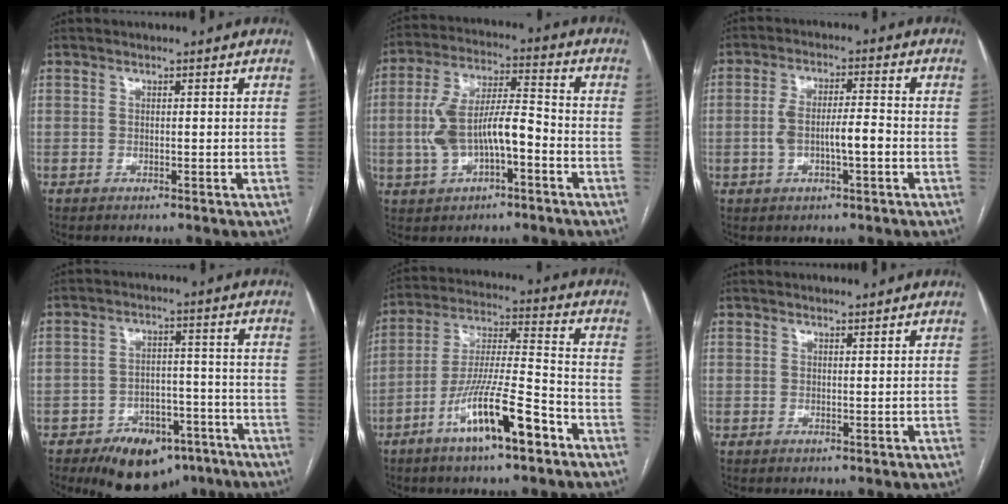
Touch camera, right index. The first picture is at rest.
{"total": 11.5, "force": [-2.6, 4.3, 10.4], "torque": [-0.208, 0.026, -0.041]}
{"total": 6.4, "force": [-1.3, 1.5, 6.1], "torque": [-0.120, 0.016, -0.020]}
{"total": 11.3, "force": [-7.6, 6.5, 5.4], "torque": [-0.067, 0.017, -0.110]}
{"total": 13.2, "force": [-7.1, 1.7, 11.0], "torque": [-0.201, -0.004, -0.126]}
{"total": 1.0, "force": [0.9, 0.0, 0.3], "torque": [-0.008, 0.001, 0.017]}